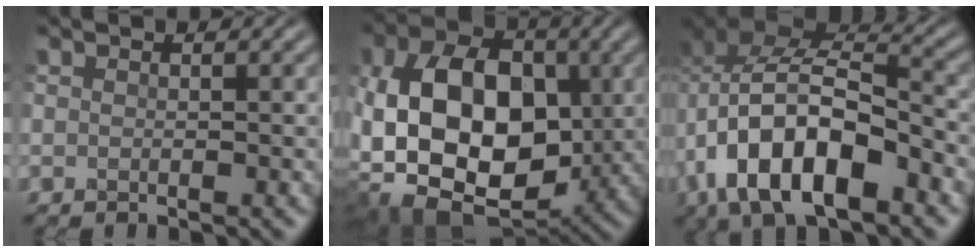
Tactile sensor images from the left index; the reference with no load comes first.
{"total": 14.6, "force": [-0.5, 10.3, 10.3], "torque": [-0.184, -0.011, 0.001]}
{"total": 11.9, "force": [-3.9, 7.0, 8.9], "torque": [-0.159, -0.002, -0.066]}